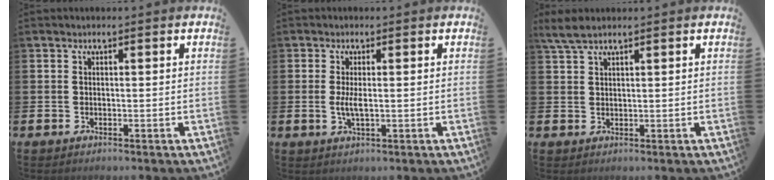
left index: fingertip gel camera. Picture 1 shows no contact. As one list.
[{"total": 2.5, "force": [0.0, 0.7, 2.4], "torque": [-0.043, -0.001, -0.001]}, {"total": 3.0, "force": [2.4, 0.8, 1.8], "torque": [-0.038, 0.000, 0.043]}]